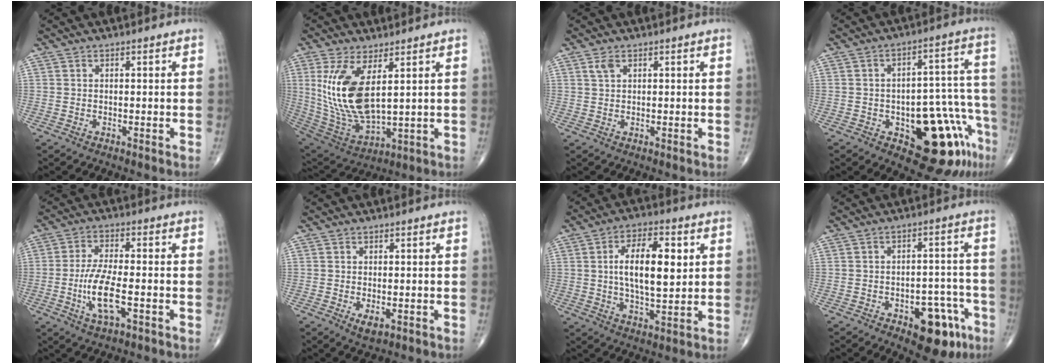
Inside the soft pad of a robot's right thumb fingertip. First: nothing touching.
{"total": 15.7, "force": [4.0, 6.7, 13.6], "torque": [-0.275, -0.029, 0.100]}
{"total": 1.8, "force": [1.0, 0.9, 1.2], "torque": [-0.024, 0.003, 0.023]}
{"total": 17.1, "force": [-8.0, 7.0, 13.4], "torque": [-0.118, 0.067, -0.092]}
{"total": 9.0, "force": [-2.5, 3.0, 8.1], "torque": [-0.165, 0.008, -0.045]}
{"total": 2.6, "force": [-0.8, 1.3, 2.1], "torque": [-0.034, -0.005, -0.011]}
{"total": 12.9, "force": [2.4, 5.5, 11.4], "torque": [-0.184, -0.004, 0.042]}
{"total": 11.4, "force": [-5.6, 5.8, 8.0], "torque": [-0.066, 0.043, -0.068]}